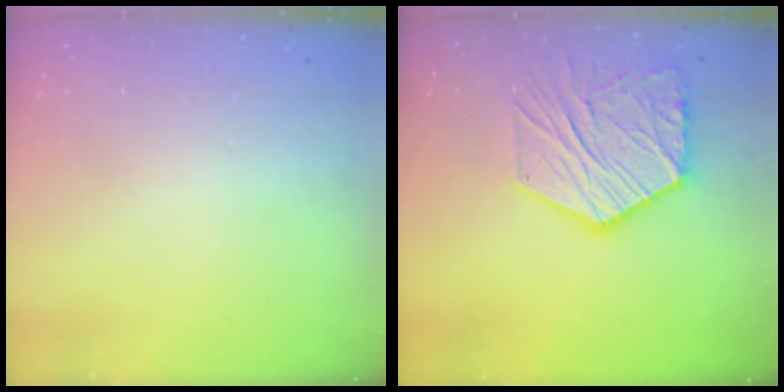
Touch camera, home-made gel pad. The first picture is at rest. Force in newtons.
{"total": 18.2, "press": 18.1, "slide": 1.6}